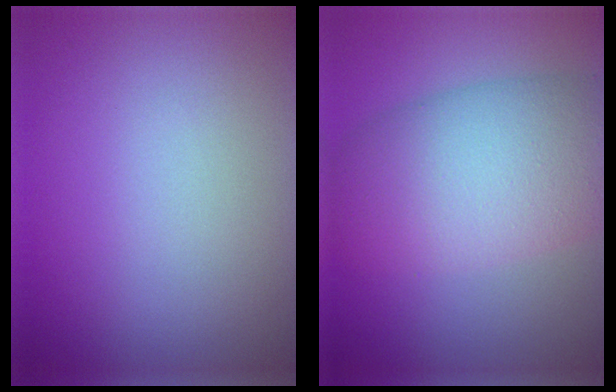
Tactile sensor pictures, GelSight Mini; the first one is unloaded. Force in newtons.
{"total": 9.5, "press": 9.5, "slide": 0.3}